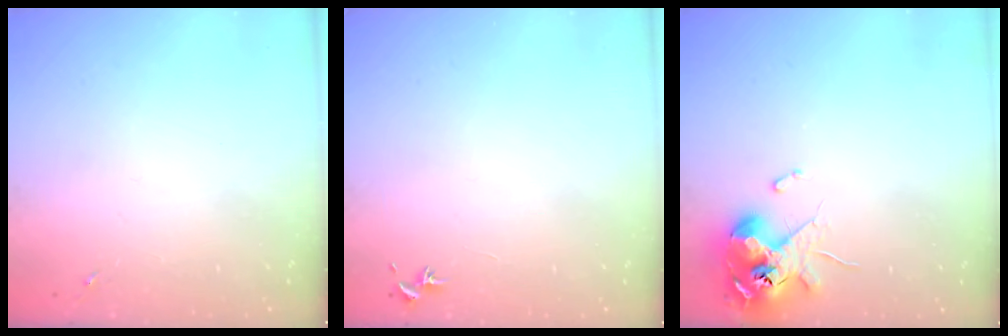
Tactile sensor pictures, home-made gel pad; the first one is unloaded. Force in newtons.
{"total": 0.7, "press": 0.7, "slide": 0.3}
{"total": 11.6, "press": 11.4, "slide": 2.1}